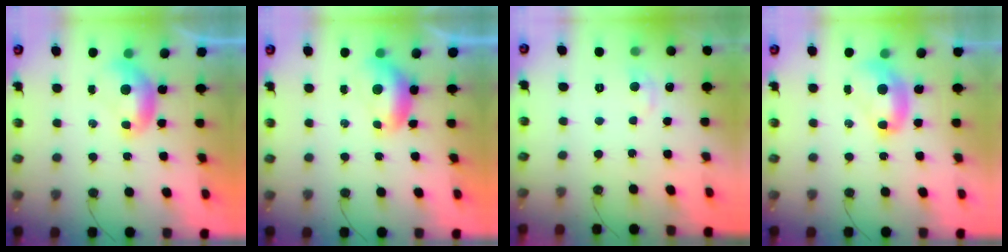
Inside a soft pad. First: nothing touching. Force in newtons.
{"total": 1.4, "press": 1.0, "slide": 0.9}
{"total": 0.8, "press": 0.4, "slide": 0.7}
{"total": 2.7, "press": 2.7, "slide": 0.1}